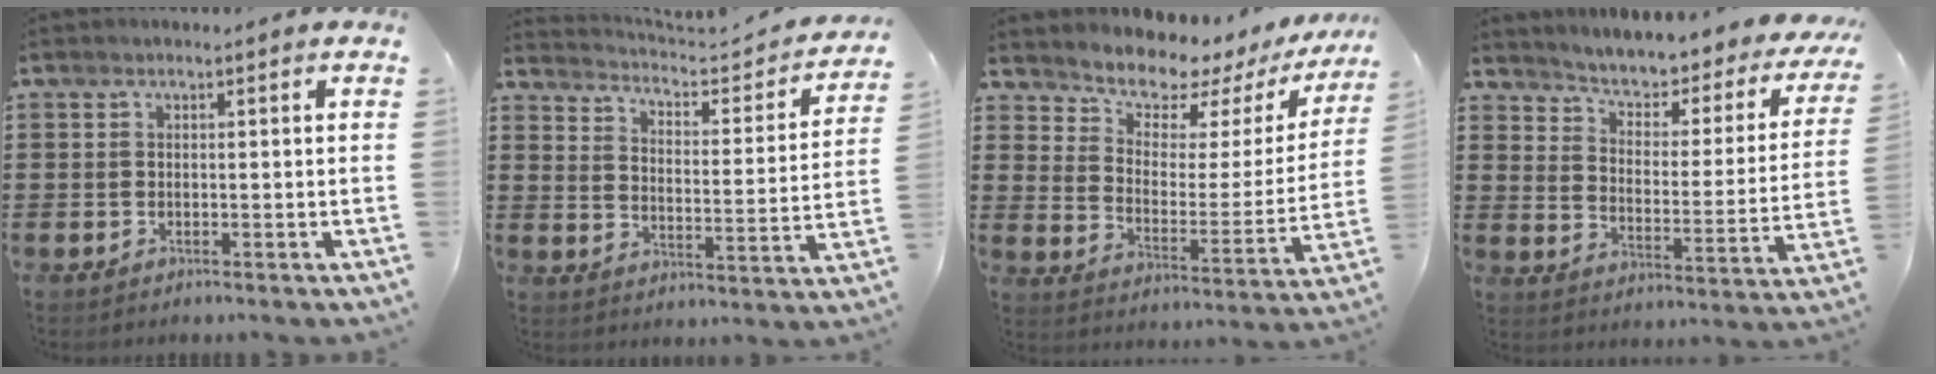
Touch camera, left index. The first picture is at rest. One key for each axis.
{"total": 2.6, "fx": 2.5, "fy": 0.3, "fz": 0.6, "tx": -0.032, "ty": -0.024, "tz": 0.031}
{"total": 6.2, "fx": 5.8, "fy": 2.1, "fz": 0.8, "tx": -0.039, "ty": -0.054, "tz": 0.096}
{"total": 3.0, "fx": 2.6, "fy": 0.7, "fz": 1.4, "tx": -0.045, "ty": -0.031, "tz": 0.031}